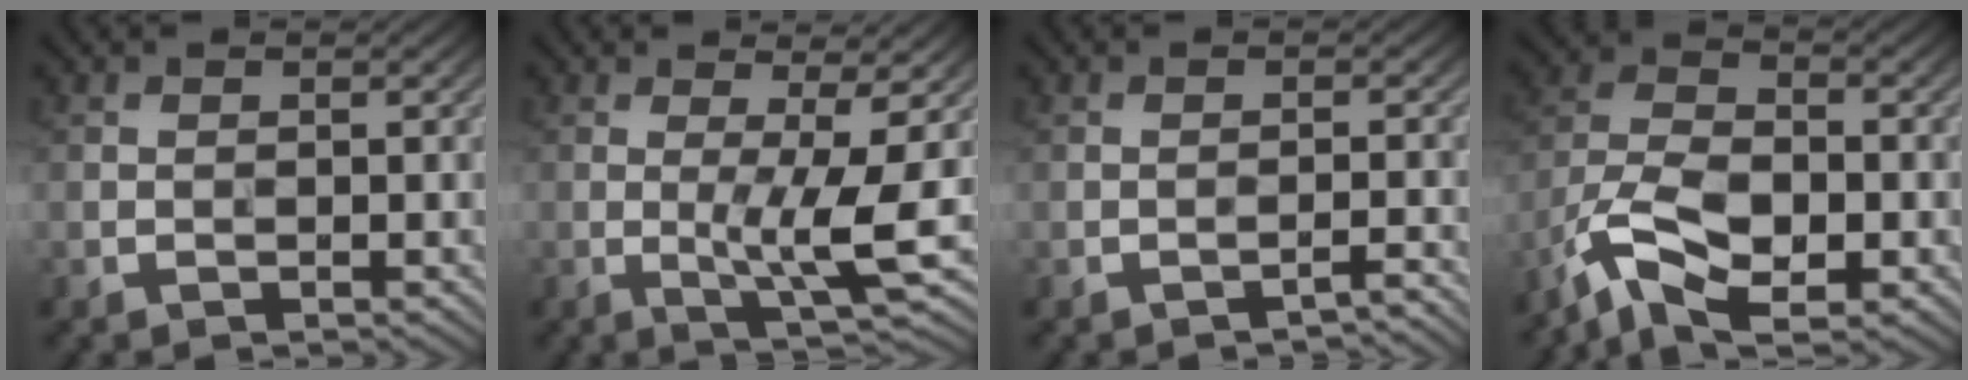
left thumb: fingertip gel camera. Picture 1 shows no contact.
{"total": 6.2, "force": [0.0, 0.6, 6.2], "torque": [-0.112, 0.006, 0.002]}
{"total": 1.6, "force": [-1.5, -0.2, 0.6], "torque": [-0.007, 0.013, -0.027]}
{"total": 10.1, "force": [-5.9, 4.4, 6.8], "torque": [-0.143, -0.003, -0.126]}